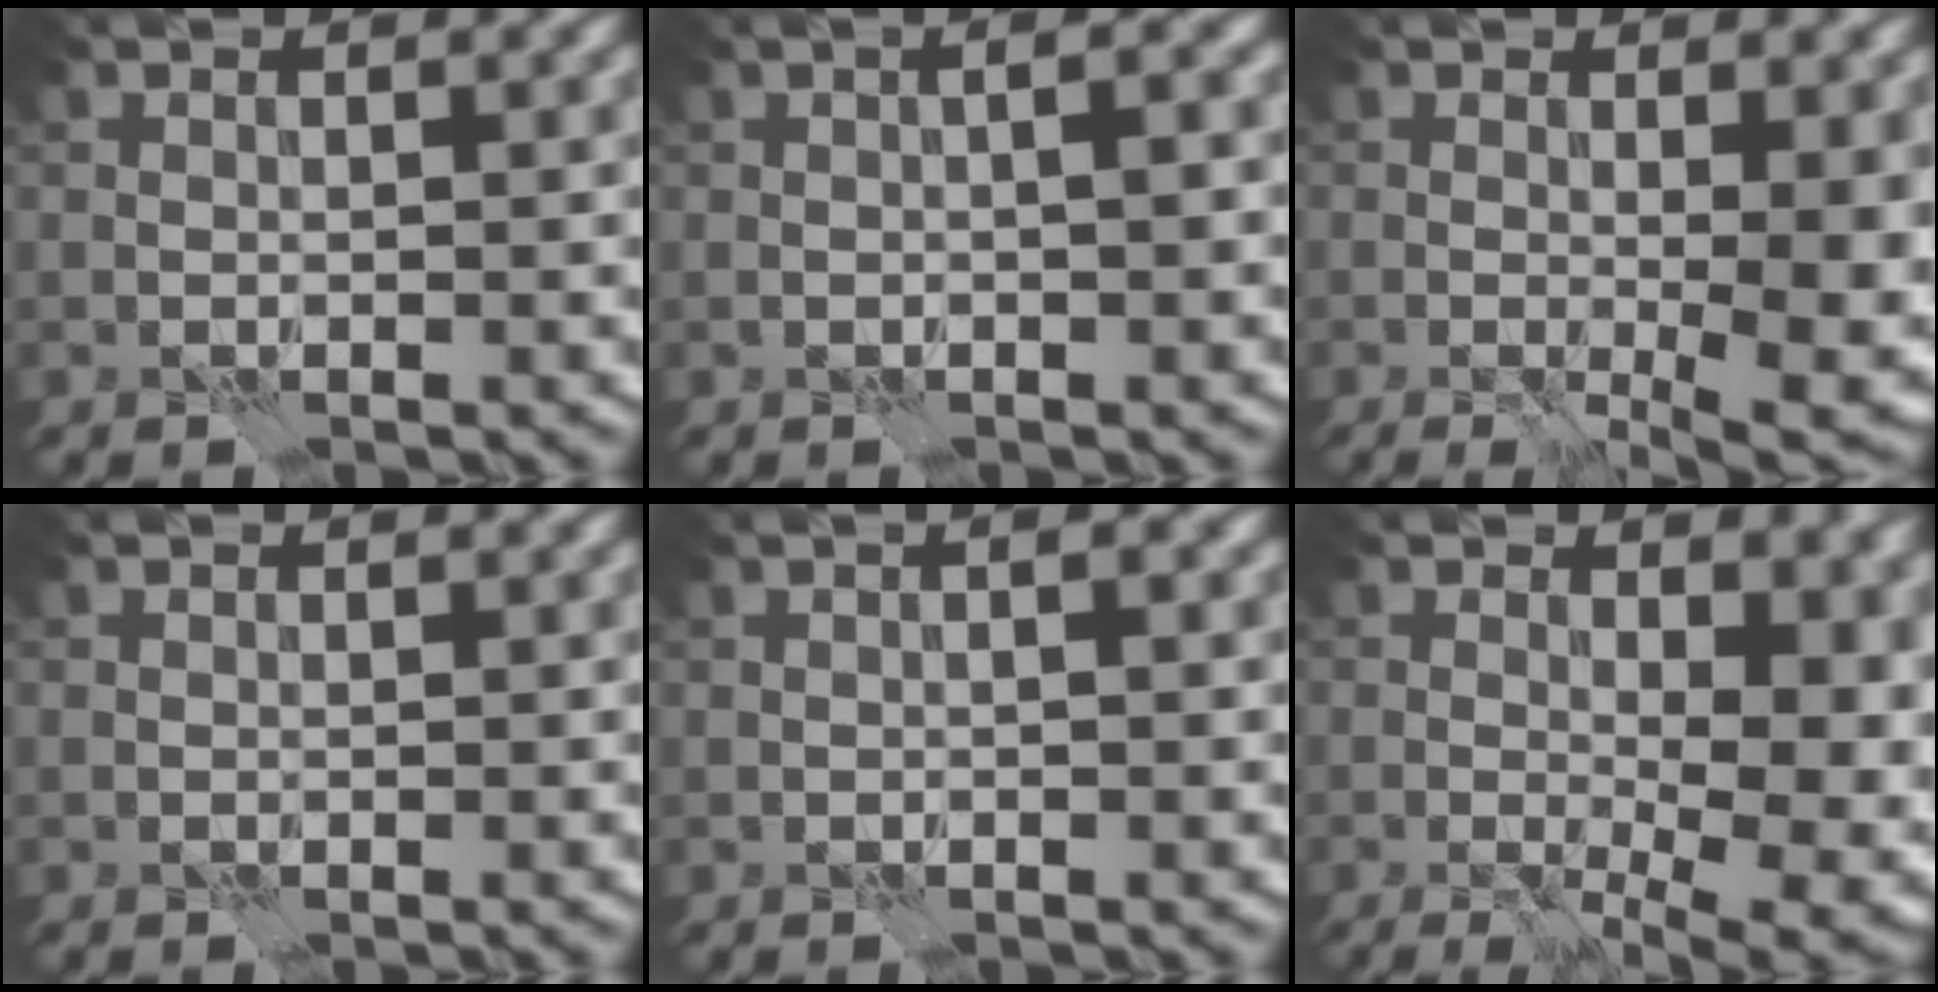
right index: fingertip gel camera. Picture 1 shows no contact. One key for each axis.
{"total": 3.5, "fx": 0.4, "fy": 1.3, "fz": 3.2, "tx": -0.010, "ty": 0.019, "tz": -0.012}
{"total": 8.1, "fx": 0.0, "fy": 2.7, "fz": 7.7, "tx": -0.074, "ty": -0.016, "tz": 0.006}
{"total": 0.0}
{"total": 2.3, "fx": 0.4, "fy": 0.7, "fz": 2.1, "tx": -0.008, "ty": 0.004, "tz": -0.005}
{"total": 12.3, "fx": 0.0, "fy": 5.7, "fz": 10.9, "tx": -0.082, "ty": 0.001, "tz": 0.013}